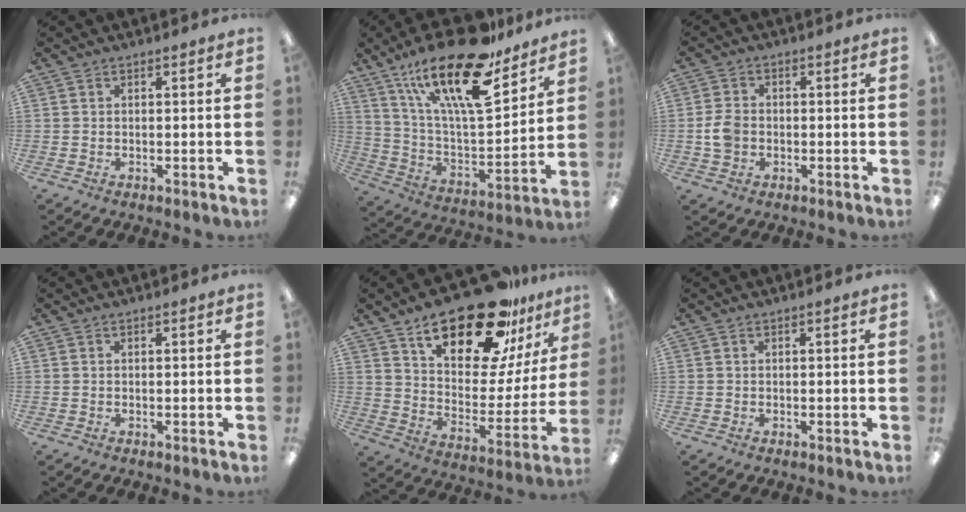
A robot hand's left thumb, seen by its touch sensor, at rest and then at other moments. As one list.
[{"total": 24.7, "force": [17.2, 7.8, 16.0], "torque": [-0.271, -0.105, 0.289]}, {"total": 5.0, "force": [-0.8, 3.9, 3.0], "torque": [-0.059, 0.008, -0.013]}, {"total": 0.0}, {"total": 25.1, "force": [17.4, 9.9, 15.2], "torque": [-0.229, -0.108, 0.294]}, {"total": 0.0}]